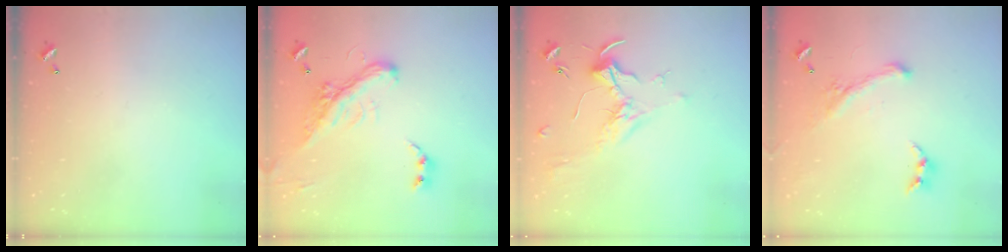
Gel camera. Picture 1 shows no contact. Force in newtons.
{"total": 4.6, "press": 4.3, "slide": 1.7}
{"total": 1.7, "press": 1.5, "slide": 0.7}
{"total": 1.7, "press": 1.0, "slide": 1.3}